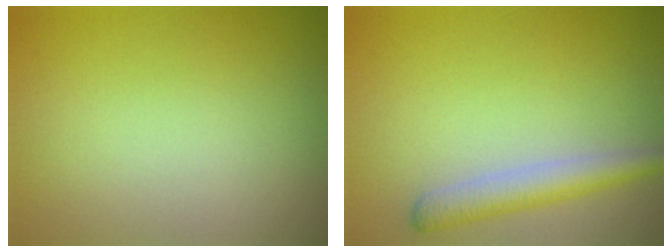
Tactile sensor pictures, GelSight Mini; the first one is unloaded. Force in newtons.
{"total": 3.2, "press": 3.2, "slide": 0.2}